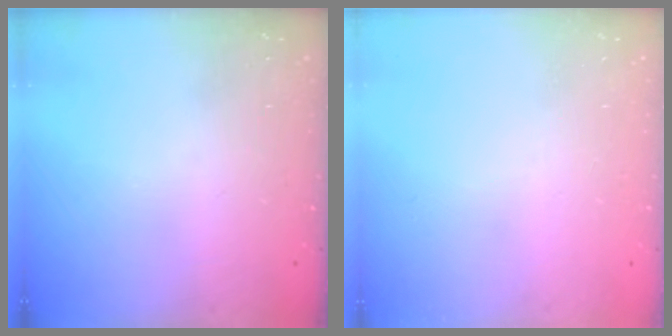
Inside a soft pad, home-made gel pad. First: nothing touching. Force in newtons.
{"total": 0.0}